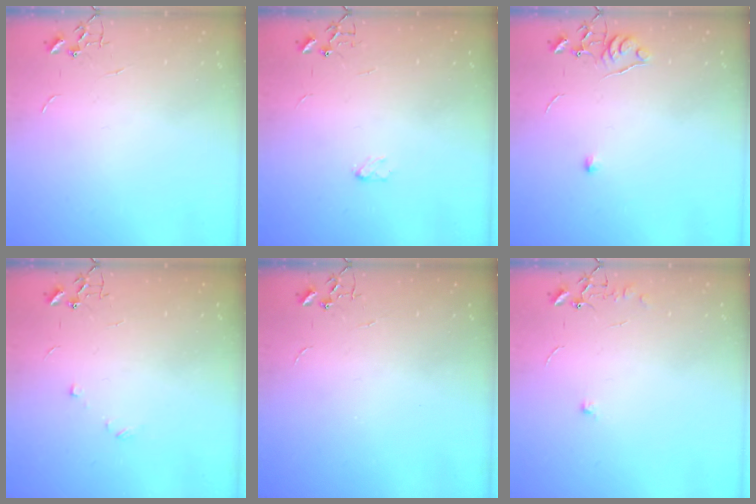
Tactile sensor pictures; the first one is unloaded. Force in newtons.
{"total": 2.9, "press": 2.9, "slide": 0.5}
{"total": 5.7, "press": 5.7, "slide": 0.8}
{"total": 5.7, "press": 5.6, "slide": 0.6}
{"total": 0.0}
{"total": 6.2, "press": 6.1, "slide": 0.7}